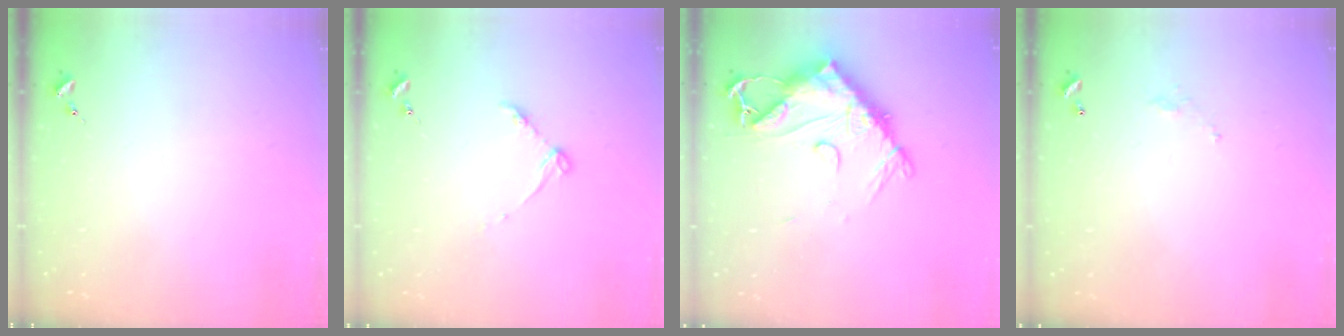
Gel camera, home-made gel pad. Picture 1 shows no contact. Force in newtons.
{"total": 4.6, "press": 4.5, "slide": 0.6}
{"total": 14.2, "press": 14.2, "slide": 1.4}
{"total": 3.4, "press": 3.4, "slide": 0.2}